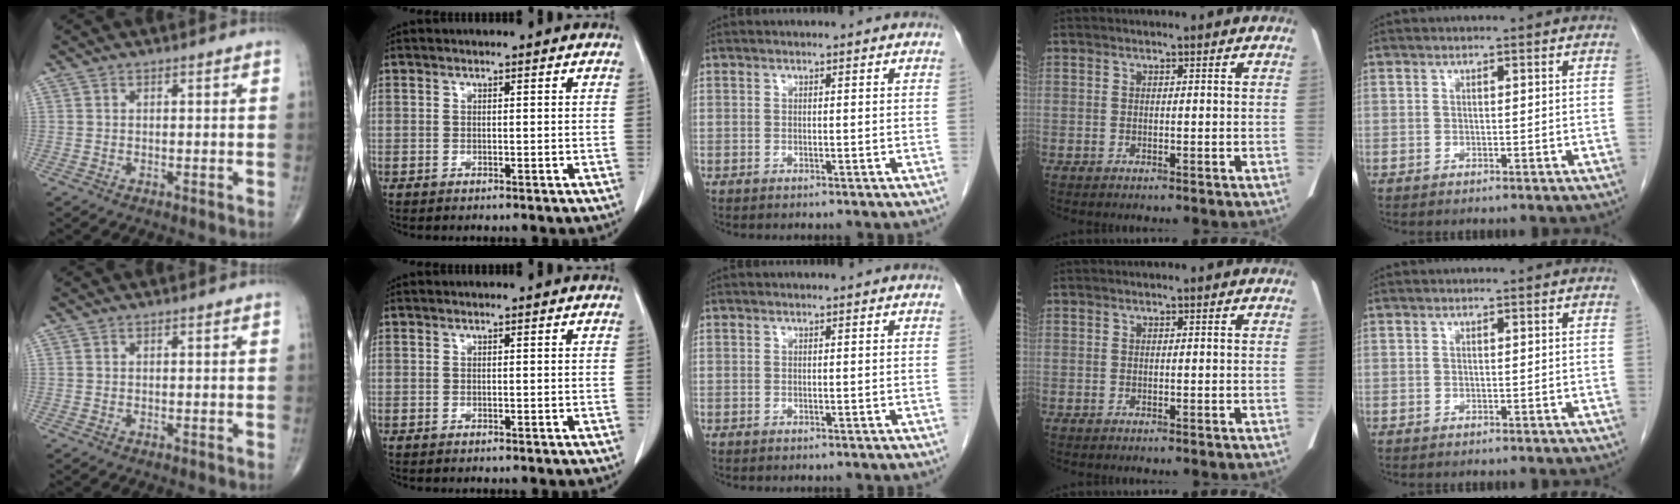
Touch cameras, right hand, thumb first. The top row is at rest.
{}